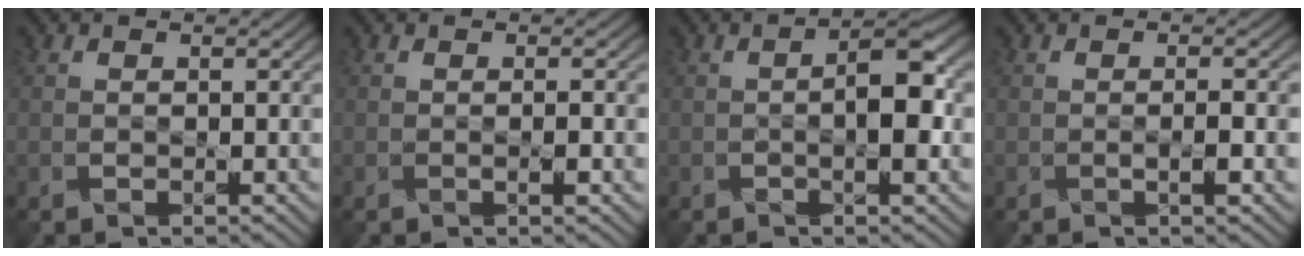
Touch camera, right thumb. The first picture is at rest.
{"total": 1.5, "force": [-0.4, 0.0, 1.4], "torque": [-0.020, 0.004, -0.004]}
{"total": 5.5, "force": [-0.8, 1.9, 5.2], "torque": [-0.070, 0.012, -0.014]}
{"total": 2.0, "force": [-0.5, 0.0, 1.9], "torque": [-0.031, 0.005, -0.006]}